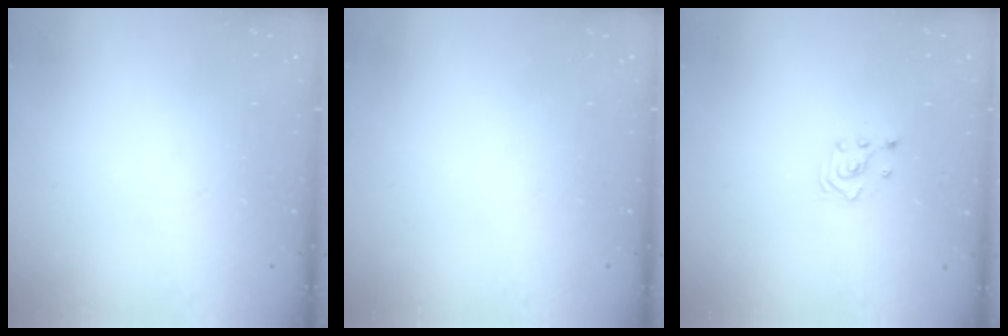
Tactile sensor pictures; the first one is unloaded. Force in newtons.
{"total": 0.0}
{"total": 2.3, "press": 2.3, "slide": 0.3}